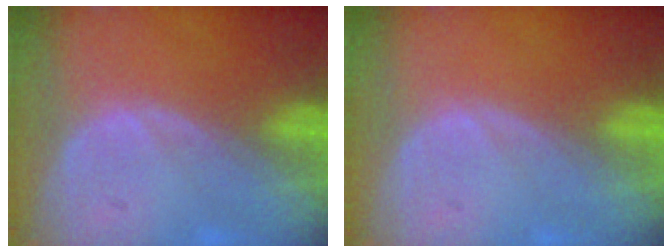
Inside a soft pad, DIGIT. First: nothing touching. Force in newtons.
{"total": 0.0}